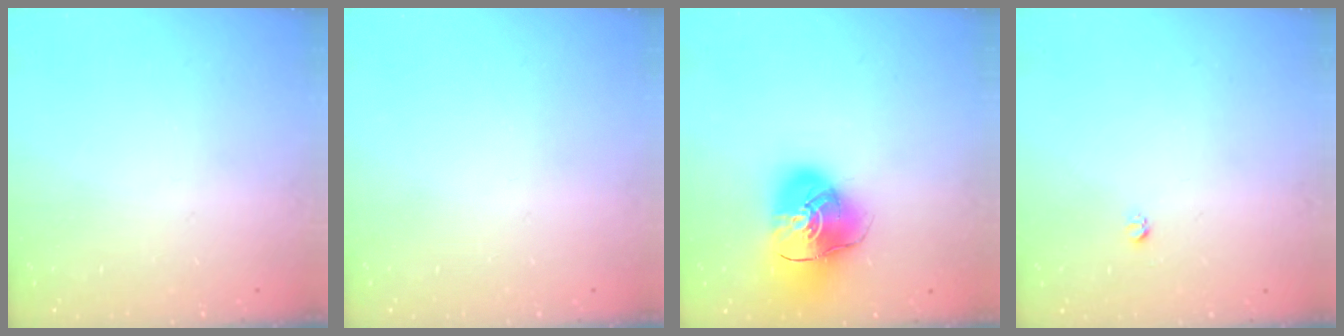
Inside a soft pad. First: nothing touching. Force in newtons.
{"total": 0.0}
{"total": 13.8, "press": 13.6, "slide": 2.0}
{"total": 3.1, "press": 3.1, "slide": 0.3}